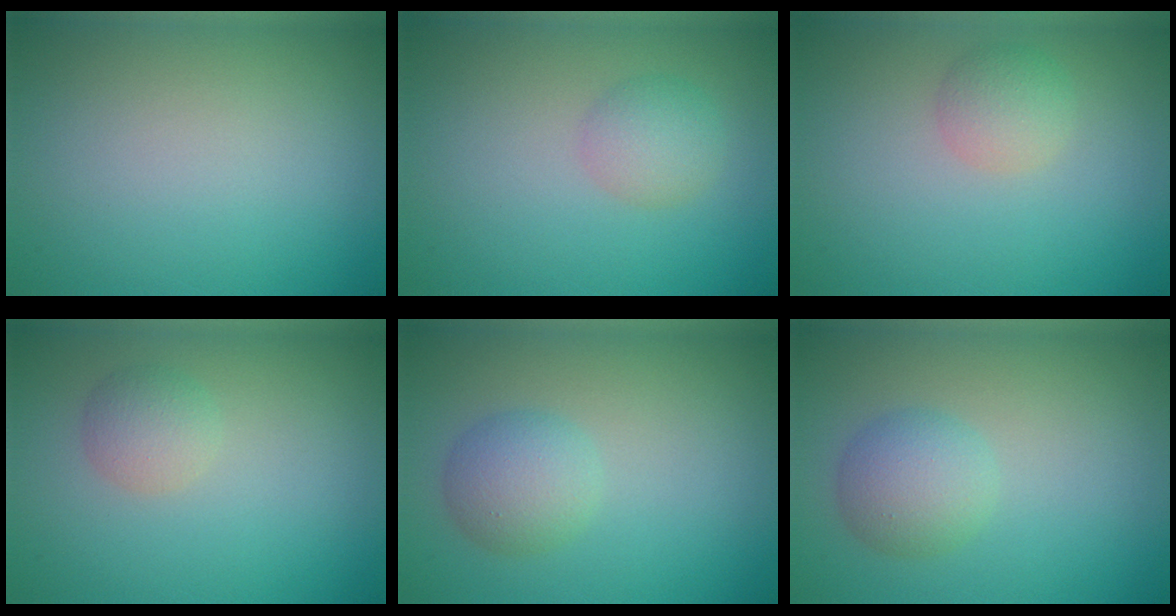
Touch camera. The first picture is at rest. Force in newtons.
{"total": 2.3, "press": 2.3, "slide": 0.0}
{"total": 2.1, "press": 2.1, "slide": 0.2}
{"total": 2.0, "press": 2.0, "slide": 0.1}
{"total": 3.1, "press": 3.1, "slide": 0.1}
{"total": 3.3, "press": 3.3, "slide": 0.1}